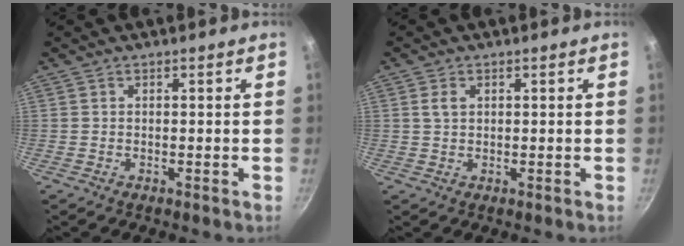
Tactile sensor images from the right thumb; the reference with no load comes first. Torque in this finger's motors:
{"motor_torque": [-0.43, 0.24, 0.20, -0.08, 0.00]}